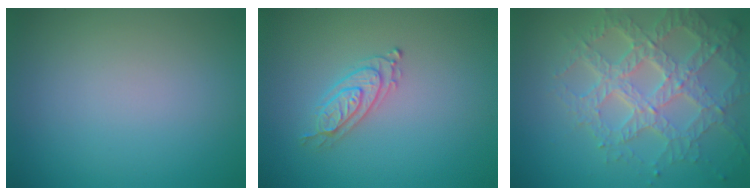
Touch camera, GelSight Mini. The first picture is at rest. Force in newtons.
{"total": 2.1, "press": 2.1, "slide": 0.4}
{"total": 7.1, "press": 5.1, "slide": 4.9}